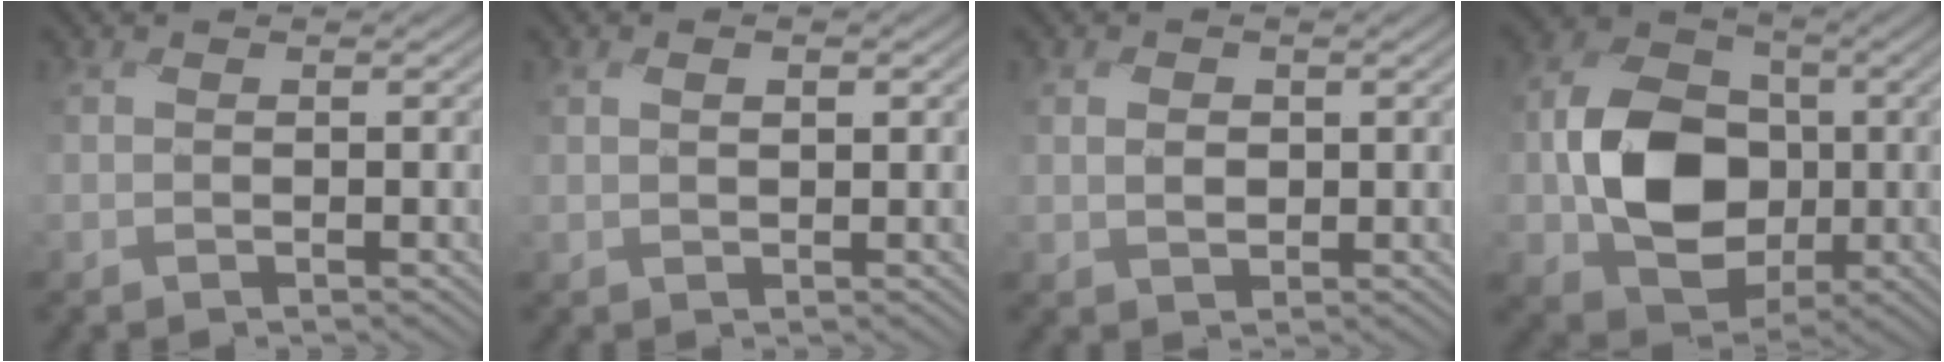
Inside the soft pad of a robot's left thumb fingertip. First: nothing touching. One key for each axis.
{"total": 1.3, "fx": 0.4, "fy": 0.7, "fz": 1.0, "tx": -0.016, "ty": 0.000, "tz": 0.007}
{"total": 1.8, "fx": -0.1, "fy": 1.5, "fz": 1.0, "tx": -0.023, "ty": -0.003, "tz": -0.003}
{"total": 10.6, "fx": -1.7, "fy": 8.4, "fz": 6.3, "tx": -0.122, "ty": 0.002, "tz": -0.035}